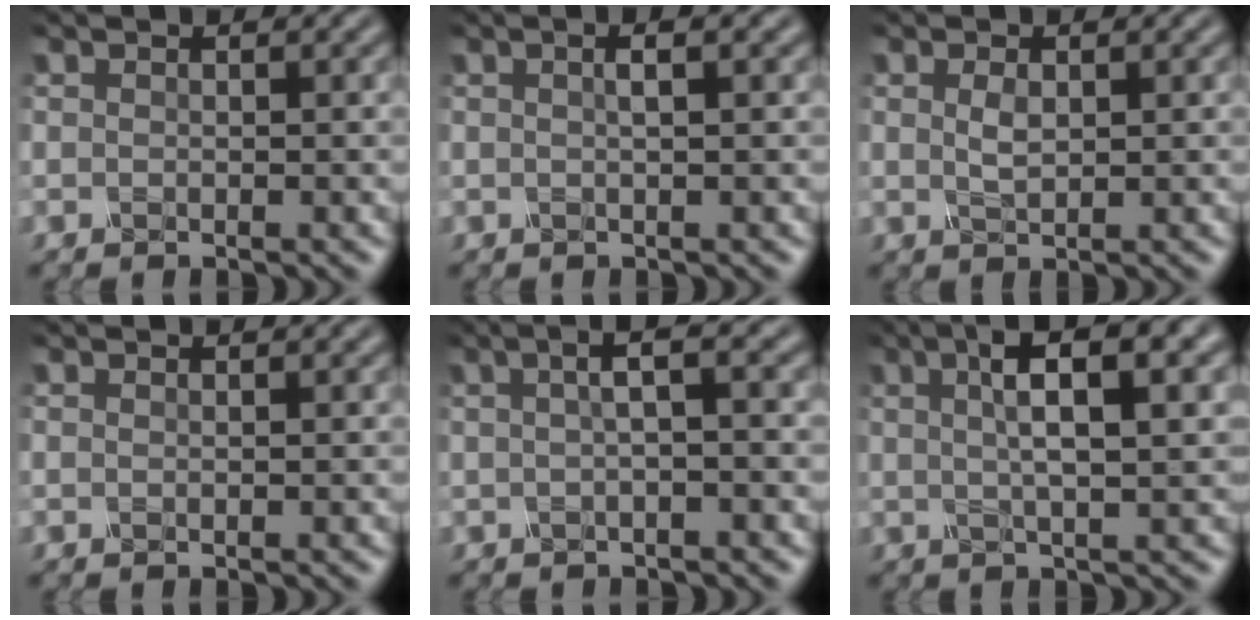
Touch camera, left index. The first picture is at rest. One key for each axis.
{"total": 2.4, "fx": 0.7, "fy": 0.8, "fz": 2.1, "tx": -0.015, "ty": 0.008, "tz": -0.005}
{"total": 0.8, "fx": 0.1, "fy": 0.3, "fz": 0.8, "tx": -0.027, "ty": -0.002, "tz": 0.015}
{"total": 0.5, "fx": 0.2, "fy": 0.2, "fz": 0.4, "tx": -0.002, "ty": 0.002, "tz": -0.002}
{"total": 2.8, "fx": 0.2, "fy": 0.5, "fz": 2.8, "tx": -0.046, "ty": 0.012, "tz": 0.009}
{"total": 6.9, "fx": 2.1, "fy": 1.5, "fz": 6.4, "tx": -0.100, "ty": 0.013, "tz": 0.038}